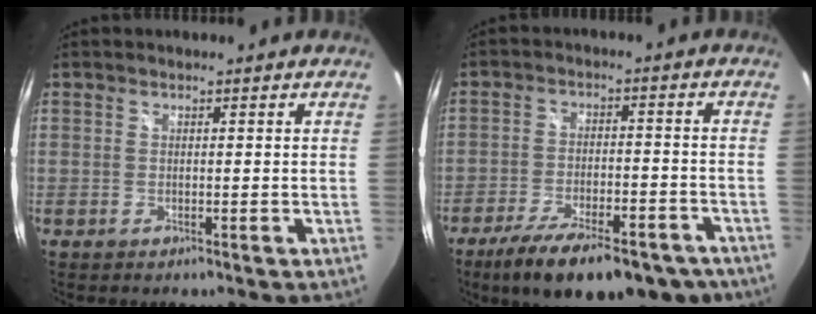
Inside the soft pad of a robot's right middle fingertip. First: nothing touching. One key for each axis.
{"total": 19.1, "fx": -13.7, "fy": 7.2, "fz": 11.2, "tx": -0.203, "ty": -0.035, "tz": -0.197}